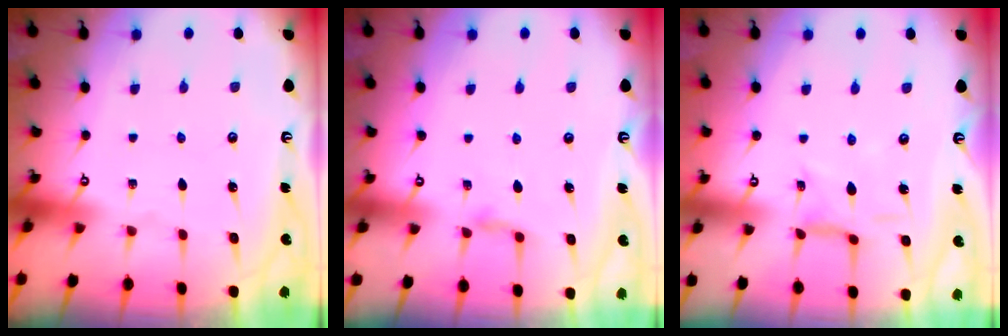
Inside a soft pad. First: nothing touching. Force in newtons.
{"total": 2.3, "press": 2.3, "slide": 0.4}
{"total": 3.9, "press": 3.9, "slide": 0.5}